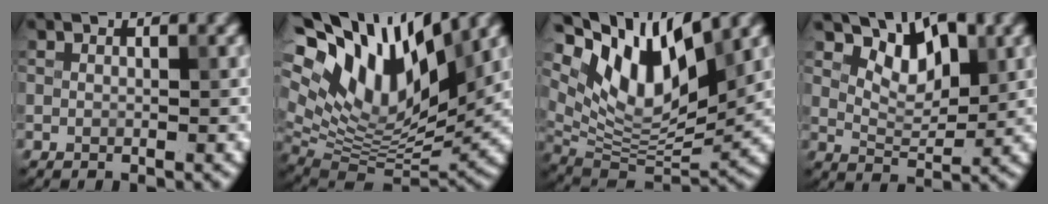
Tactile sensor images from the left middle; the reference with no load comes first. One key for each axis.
{"total": 15.7, "fx": 7.9, "fy": 7.2, "fz": 11.5, "tx": -0.220, "ty": 0.026, "tz": 0.137}
{"total": 11.3, "fx": 6.2, "fy": 4.7, "fz": 8.2, "tx": -0.139, "ty": -0.001, "tz": 0.117}
{"total": 5.0, "fx": 3.0, "fy": 2.5, "fz": 3.2, "tx": -0.053, "ty": -0.007, "tz": 0.043}